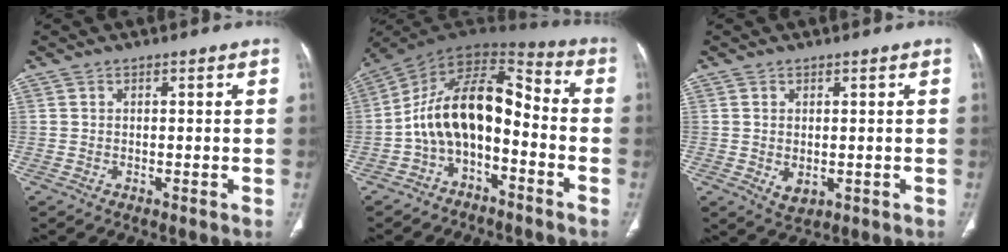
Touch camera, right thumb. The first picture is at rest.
{"total": 14.5, "force": [-3.9, 8.3, 11.3], "torque": [-0.176, 0.095, -0.075]}
{"total": 3.1, "force": [-0.5, 2.0, 2.3], "torque": [-0.032, -0.006, 0.003]}